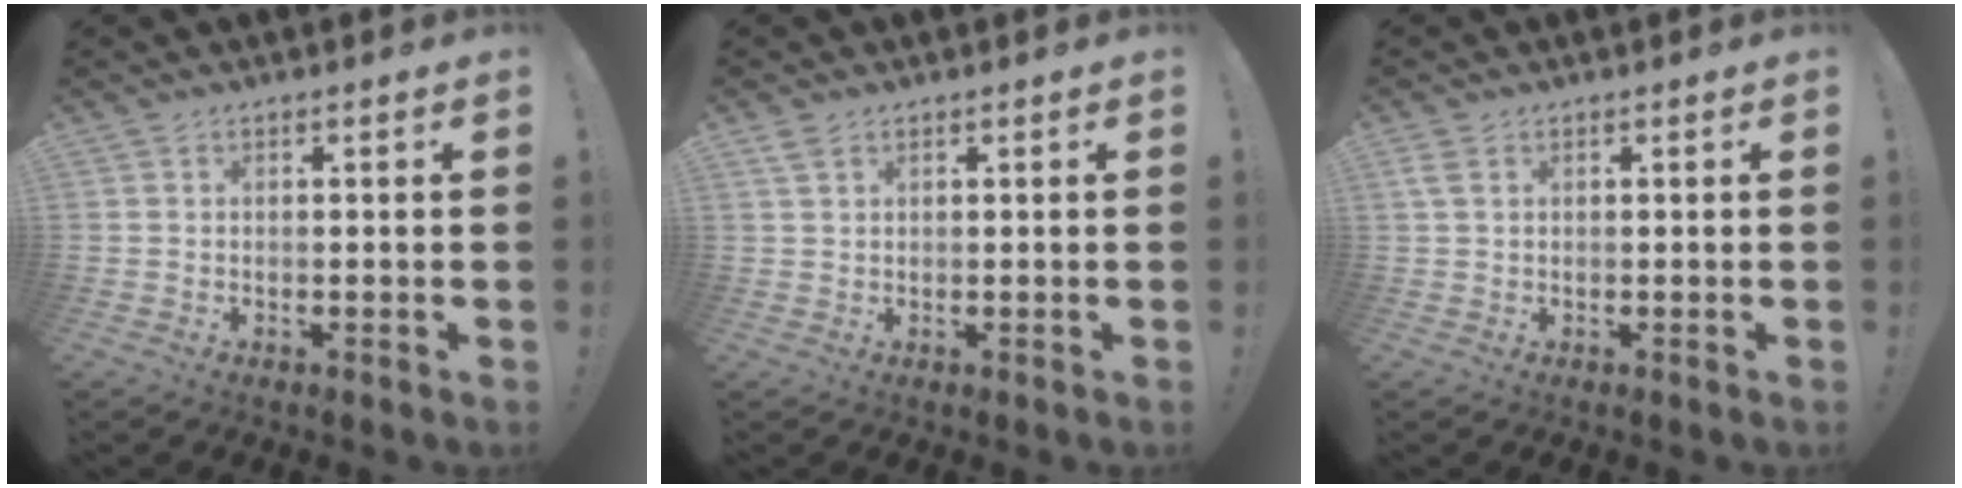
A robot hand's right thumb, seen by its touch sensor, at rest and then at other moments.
{"total": 2.3, "force": [1.5, 1.1, 1.4], "torque": [-0.021, -0.001, 0.027]}
{"total": 2.5, "force": [1.2, 1.3, 1.8], "torque": [-0.036, 0.004, 0.023]}